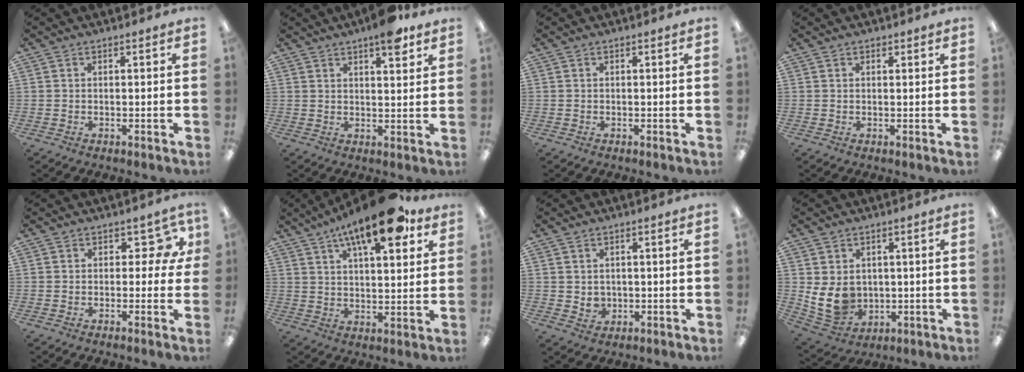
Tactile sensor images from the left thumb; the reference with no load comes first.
{"total": 6.8, "force": [4.9, 2.0, 4.2], "torque": [-0.054, -0.026, 0.079]}
{"total": 0.0}
{"total": 0.8, "force": [0.7, 0.5, 0.2], "torque": [0.005, -0.002, 0.011]}
{"total": 5.3, "force": [2.2, 3.3, 3.6], "torque": [-0.042, -0.006, 0.033]}
{"total": 16.9, "force": [10.5, 5.8, 11.9], "torque": [-0.184, -0.043, 0.168]}
{"total": 2.8, "force": [1.2, 2.4, 0.6], "torque": [-0.001, -0.006, 0.019]}
{"total": 9.4, "force": [1.0, 7.8, 5.1], "torque": [-0.109, -0.007, 0.024]}